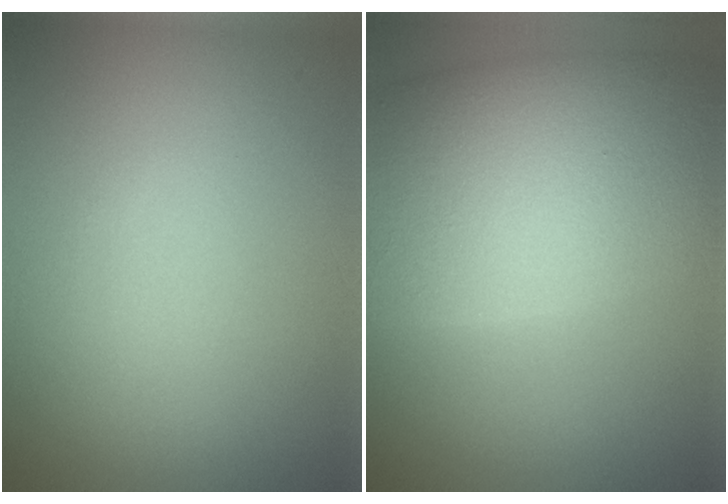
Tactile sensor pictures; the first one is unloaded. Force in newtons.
{"total": 13.0, "press": 13.0, "slide": 0.6}